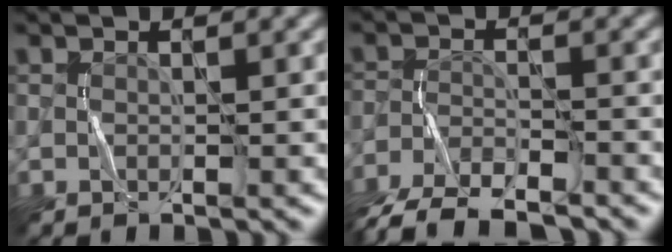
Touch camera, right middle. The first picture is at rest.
{"total": 7.2, "force": [-6.2, 2.1, 2.9], "torque": [-0.049, -0.021, -0.112]}